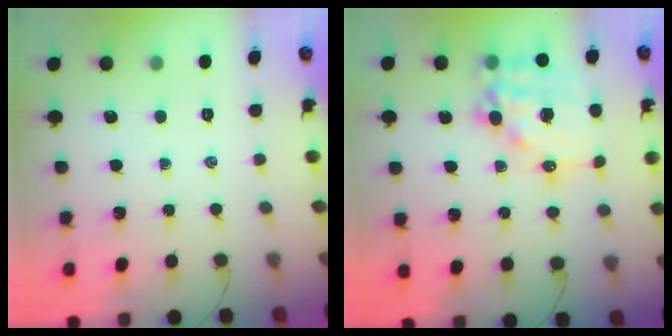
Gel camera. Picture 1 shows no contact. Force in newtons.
{"total": 16.2, "press": 15.7, "slide": 4.0}